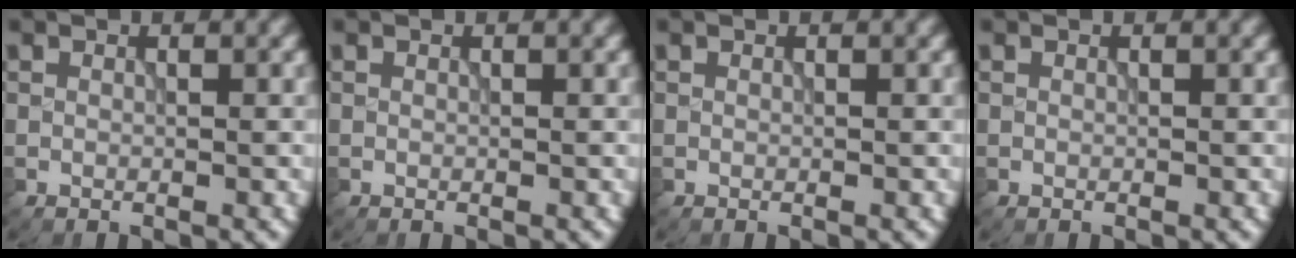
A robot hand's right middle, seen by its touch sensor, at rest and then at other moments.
{"total": 0.0}
{"total": 0.0}
{"total": 0.0}